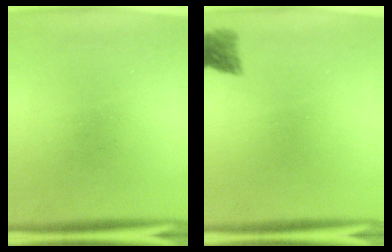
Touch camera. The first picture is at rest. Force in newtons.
{"total": 2.8}